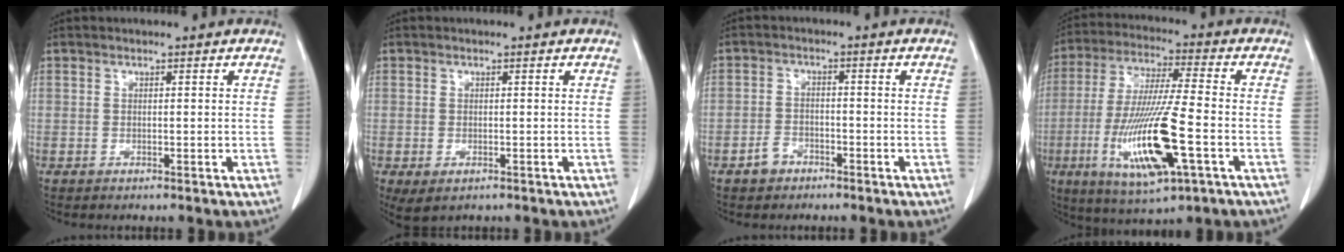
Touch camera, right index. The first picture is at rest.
{"total": 3.5, "force": [-1.8, 1.9, 2.4], "torque": [-0.045, -0.010, -0.020]}
{"total": 3.0, "force": [-2.0, 2.0, 0.9], "torque": [-0.016, 0.006, -0.034]}
{"total": 16.5, "force": [-4.9, 1.8, 15.6], "torque": [-0.315, -0.023, -0.081]}